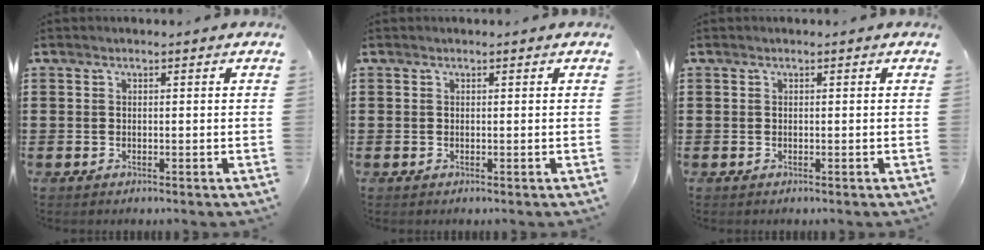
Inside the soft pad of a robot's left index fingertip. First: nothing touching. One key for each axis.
{"total": 0.0}
{"total": 0.0}